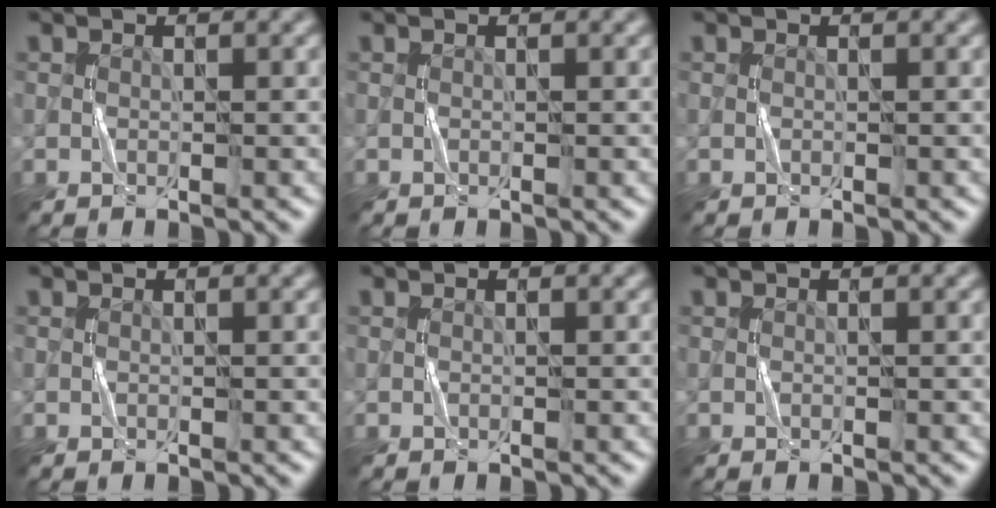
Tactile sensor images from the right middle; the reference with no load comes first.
{"total": 0.0}
{"total": 0.0}
{"total": 0.0}
{"total": 0.0}
{"total": 0.0}